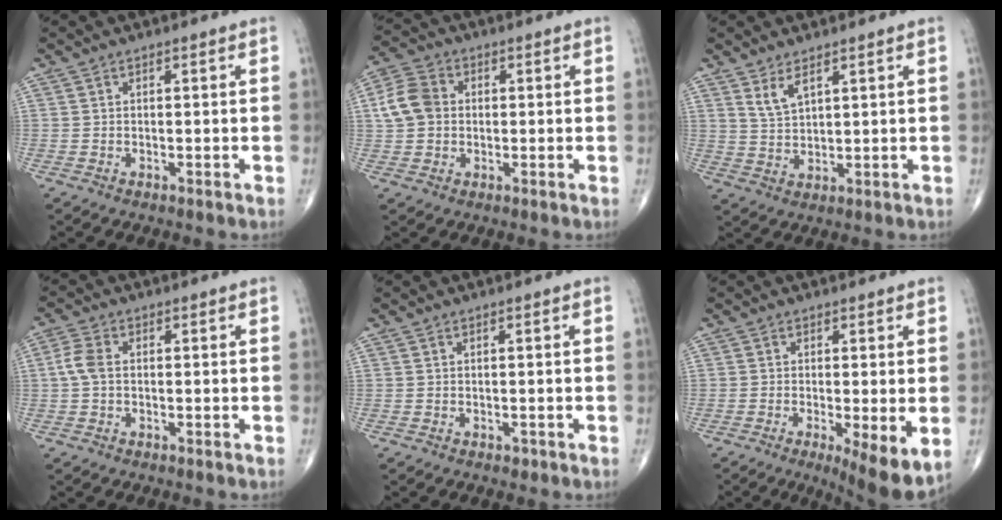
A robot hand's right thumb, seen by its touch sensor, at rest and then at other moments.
{"total": 7.3, "force": [0.6, 5.9, 4.2], "torque": [-0.075, 0.015, 0.003]}
{"total": 4.0, "force": [2.5, 1.5, 2.7], "torque": [-0.048, -0.020, 0.055]}
{"total": 3.8, "force": [0.0, 2.3, 3.0], "torque": [-0.073, 0.009, -0.006]}
{"total": 0.6, "force": [-0.3, 0.3, 0.3], "torque": [0.000, 0.000, -0.004]}
{"total": 8.3, "force": [-2.1, 2.0, 7.8], "torque": [-0.120, -0.026, -0.032]}